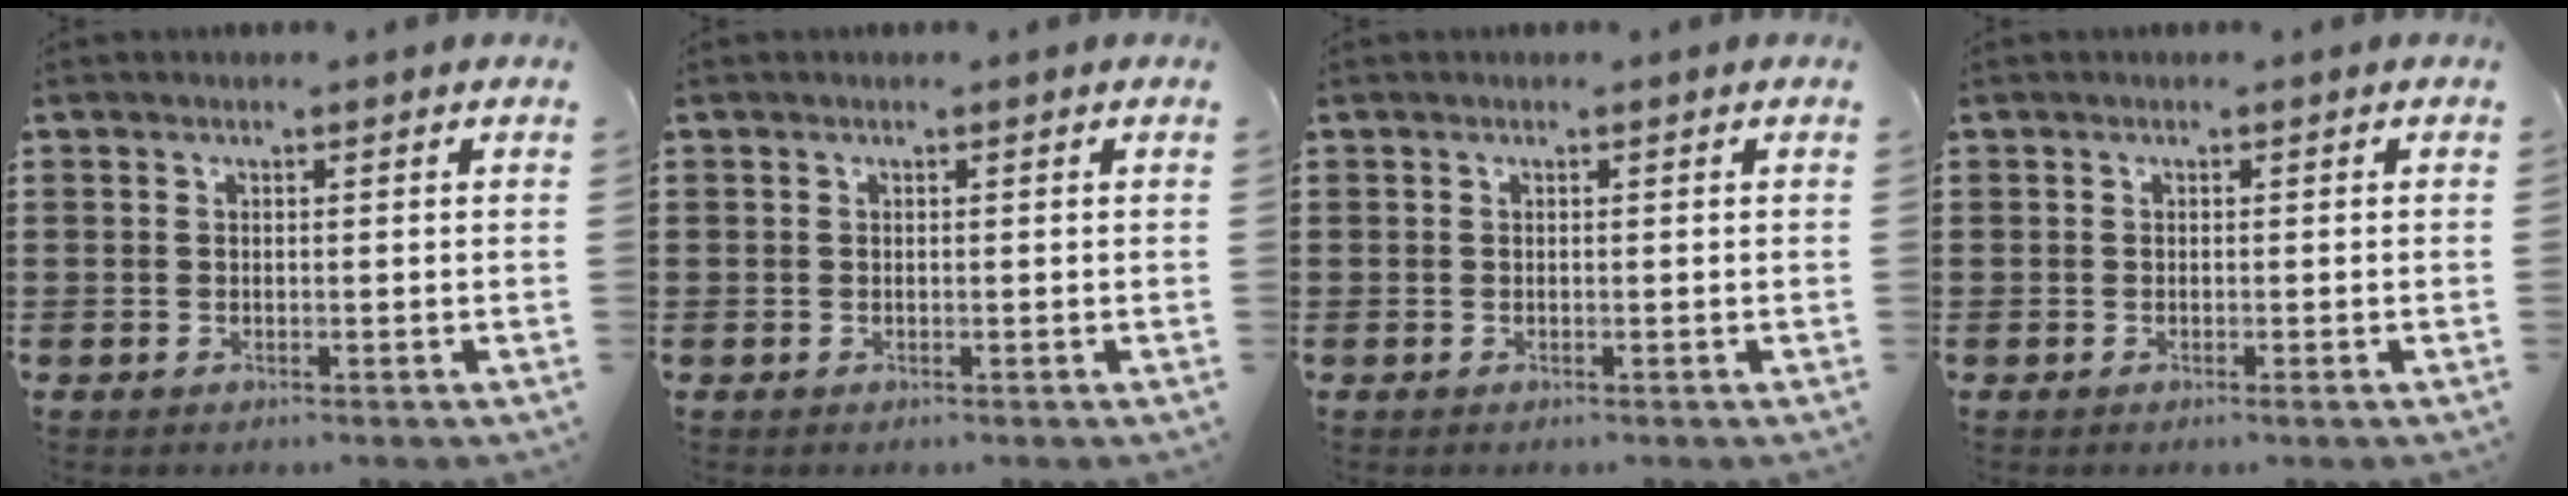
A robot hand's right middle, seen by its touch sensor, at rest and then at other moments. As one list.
[{"total": 0.0}, {"total": 0.0}, {"total": 0.0}]